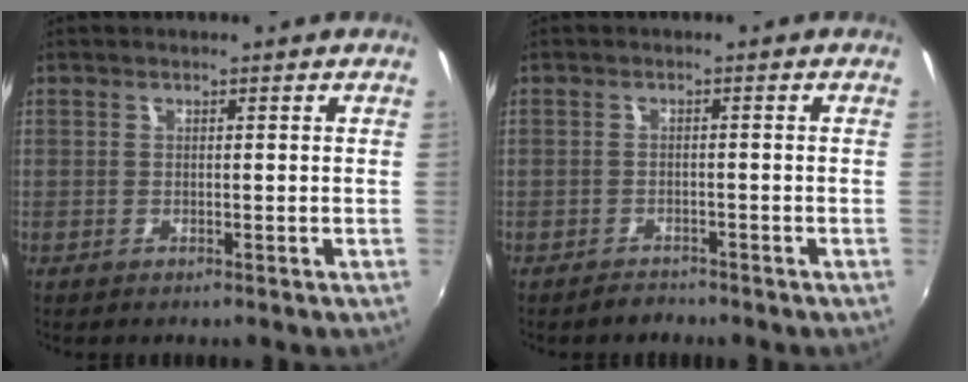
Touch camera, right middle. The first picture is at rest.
{"total": 2.0, "force": [-1.8, 0.8, 0.1], "torque": [-0.009, -0.001, -0.030]}